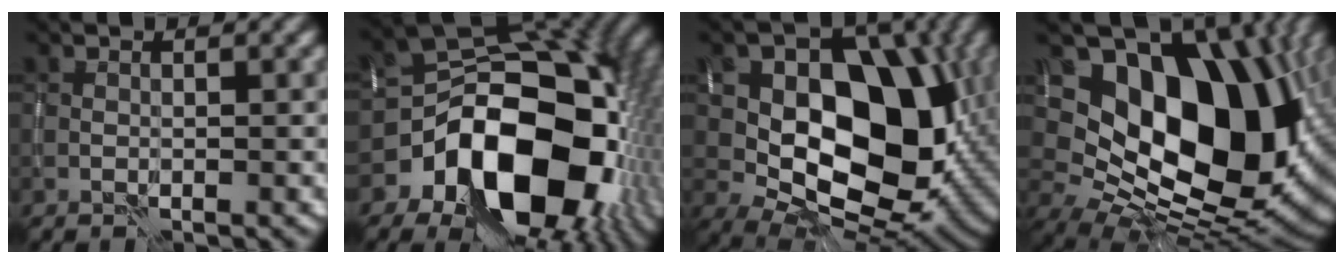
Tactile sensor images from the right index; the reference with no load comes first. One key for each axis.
{"total": 16.7, "fx": -4.9, "fy": 11.3, "fz": 11.2, "tx": -0.144, "ty": -0.010, "tz": -0.078}
{"total": 15.4, "fx": 1.7, "fy": 10.6, "fz": 11.1, "tx": -0.147, "ty": -0.002, "tz": 0.032}
{"total": 17.3, "fx": 3.8, "fy": 11.4, "fz": 12.3, "tx": -0.193, "ty": -0.007, "tz": 0.075}